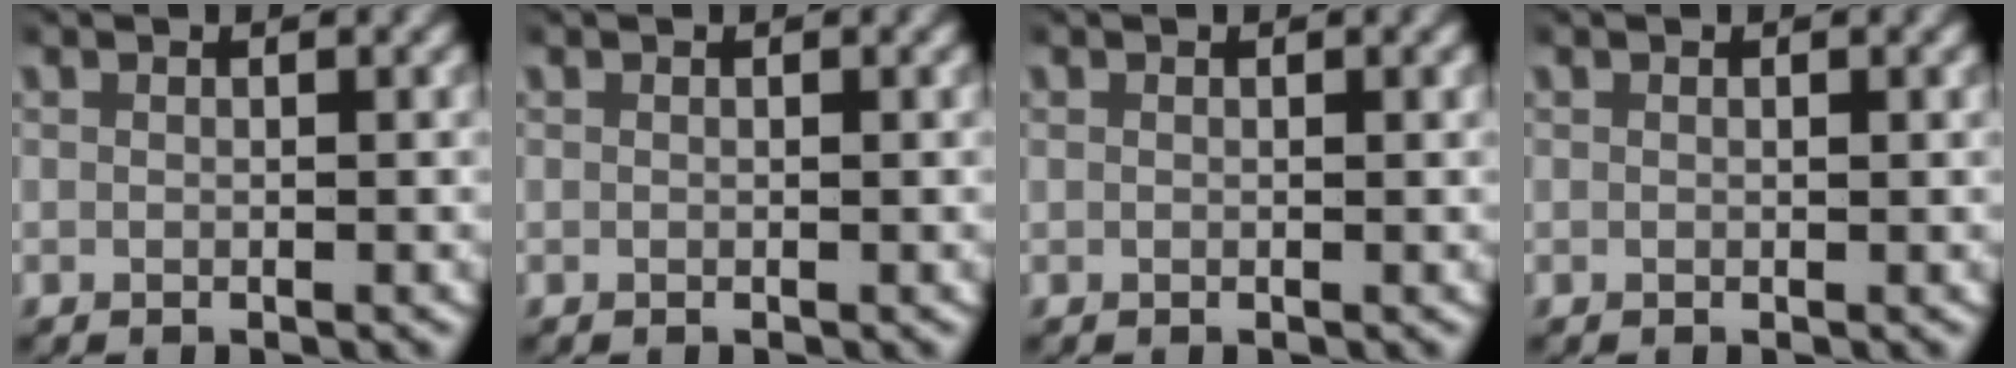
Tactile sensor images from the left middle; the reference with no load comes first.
{"total": 0.0}
{"total": 0.0}
{"total": 0.0}